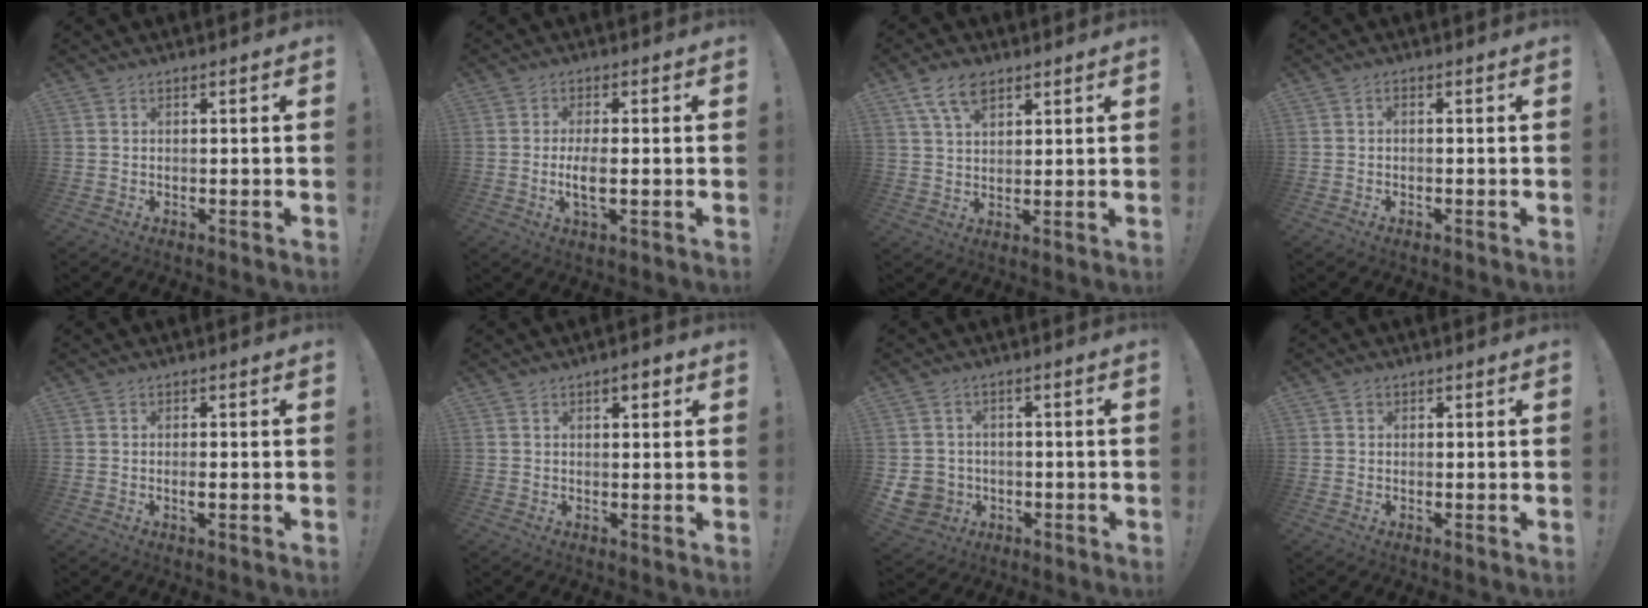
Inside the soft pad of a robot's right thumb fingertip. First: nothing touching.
{"total": 5.6, "force": [-0.9, 1.8, 5.3], "torque": [-0.114, -0.011, -0.022]}
{"total": 8.3, "force": [5.1, 4.4, 4.8], "torque": [-0.081, -0.013, 0.096]}
{"total": 1.1, "force": [-0.6, 0.2, 0.9], "torque": [-0.016, 0.003, -0.011]}
{"total": 1.6, "force": [-0.3, 0.3, 1.6], "torque": [-0.019, -0.005, -0.007]}
{"total": 3.1, "force": [1.5, 1.2, 2.4], "torque": [-0.032, -0.004, 0.022]}
{"total": 6.5, "force": [-1.3, 6.0, 2.2], "torque": [-0.051, 0.007, -0.020]}
{"total": 0.9, "force": [0.5, 0.8, 0.1], "torque": [0.007, -0.001, 0.007]}